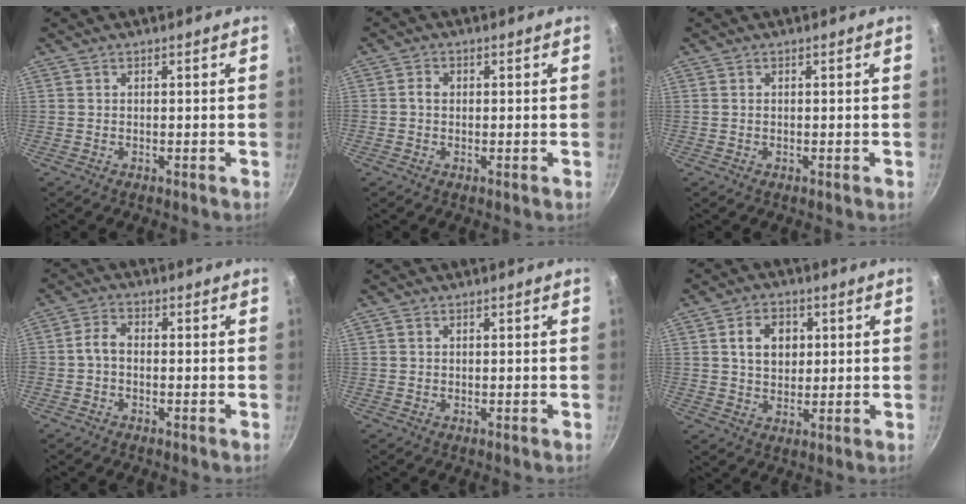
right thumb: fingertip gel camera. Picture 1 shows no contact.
{"total": 1.8, "force": [0.1, 1.5, 1.0], "torque": [-0.014, 0.007, -0.001]}
{"total": 0.0}
{"total": 3.2, "force": [-0.8, 2.2, 2.2], "torque": [-0.044, 0.019, -0.024]}
{"total": 0.8, "force": [0.4, 0.6, 0.2], "torque": [-0.002, 0.000, 0.005]}
{"total": 7.6, "force": [1.8, 5.7, 4.7], "torque": [-0.055, 0.002, 0.028]}